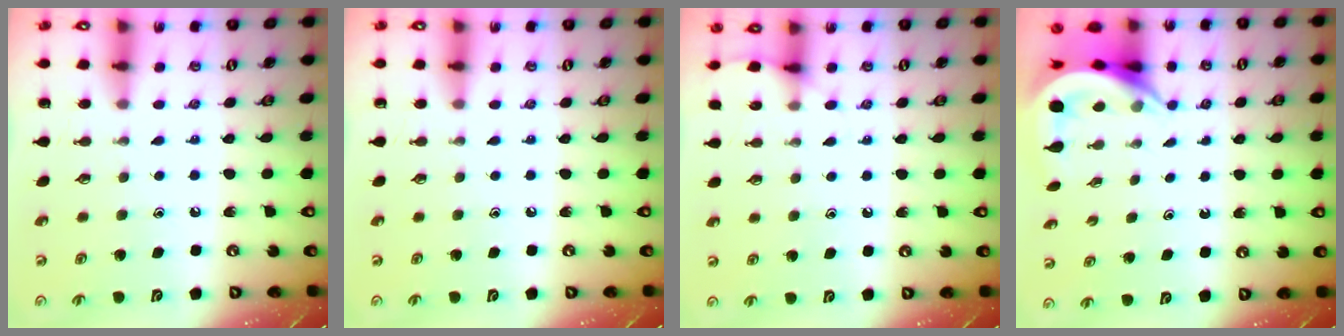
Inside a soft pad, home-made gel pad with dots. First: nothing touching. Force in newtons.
{"total": 0.0}
{"total": 6.6, "press": 6.6, "slide": 0.7}
{"total": 5.9, "press": 5.9, "slide": 0.6}